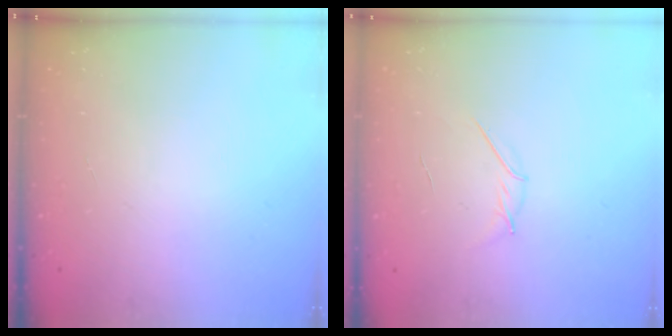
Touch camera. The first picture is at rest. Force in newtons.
{"total": 3.3, "press": 3.2, "slide": 0.8}